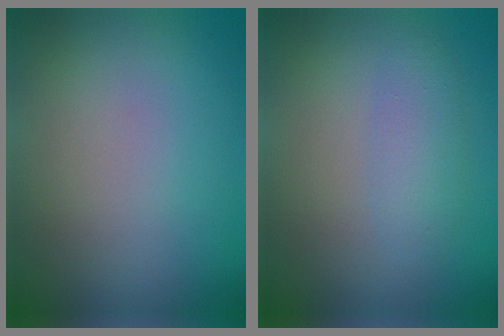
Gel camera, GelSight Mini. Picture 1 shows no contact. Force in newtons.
{"total": 1.9, "press": 1.9, "slide": 0.0}